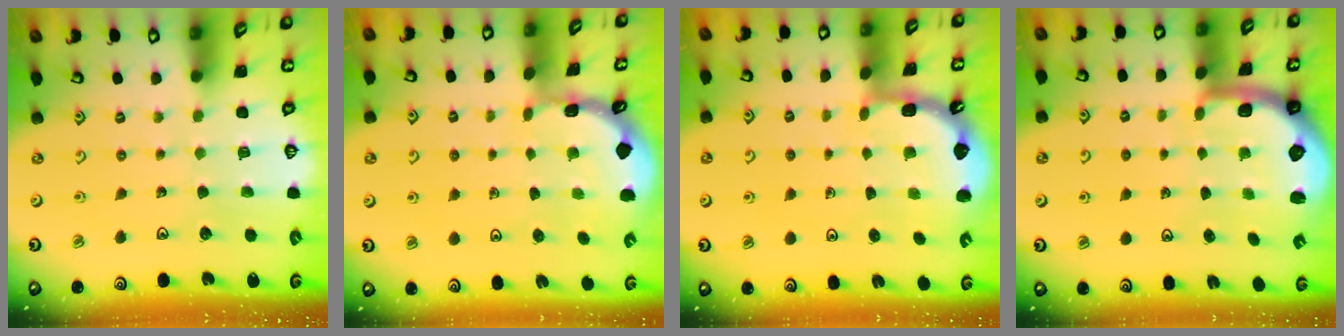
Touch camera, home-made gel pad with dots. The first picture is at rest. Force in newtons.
{"total": 1.1, "press": 1.0, "slide": 0.1}
{"total": 1.9, "press": 1.9, "slide": 0.2}
{"total": 1.7, "press": 1.6, "slide": 0.4}